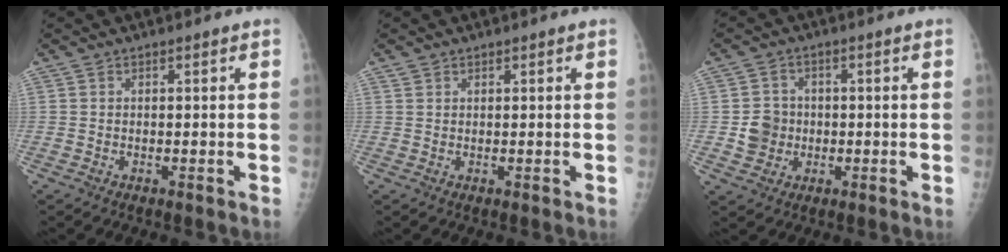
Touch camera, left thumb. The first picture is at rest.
{"total": 0.8, "force": [0.5, 0.6, 0.1], "torque": [0.007, -0.002, 0.007]}
{"total": 5.1, "force": [-0.6, 4.8, 1.6], "torque": [-0.006, 0.007, -0.010]}